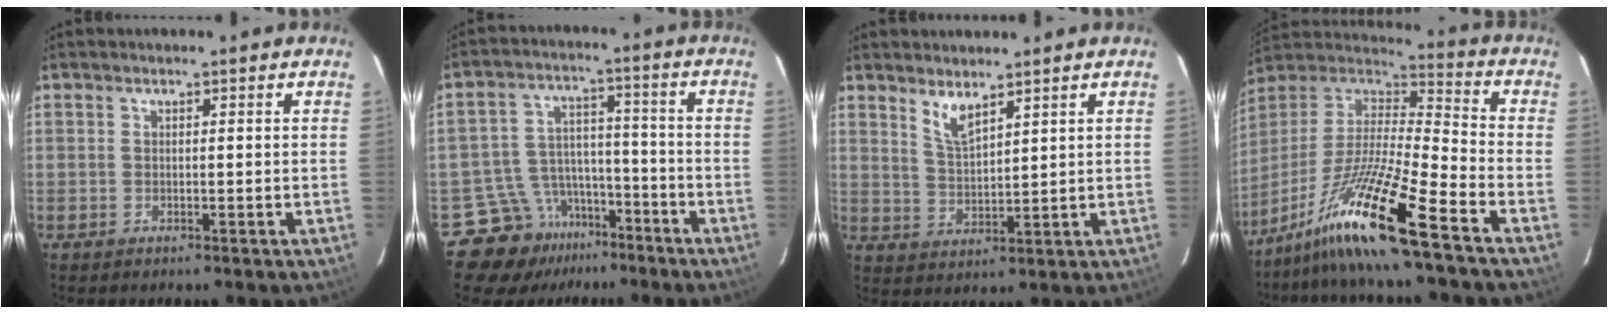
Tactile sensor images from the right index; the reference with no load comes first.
{"total": 10.3, "force": [-8.0, 6.4, 0.7], "torque": [-0.029, 0.045, -0.127]}
{"total": 4.7, "force": [3.5, 1.2, 2.8], "torque": [-0.054, -0.004, 0.070]}
{"total": 17.9, "force": [-12.0, 0.3, 13.2], "torque": [-0.253, -0.019, -0.231]}